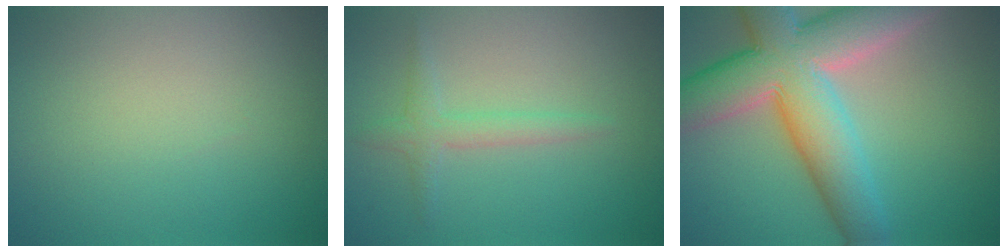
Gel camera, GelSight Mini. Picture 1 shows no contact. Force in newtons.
{"total": 1.8, "press": 1.8, "slide": 0.0}
{"total": 11.8, "press": 11.7, "slide": 0.9}